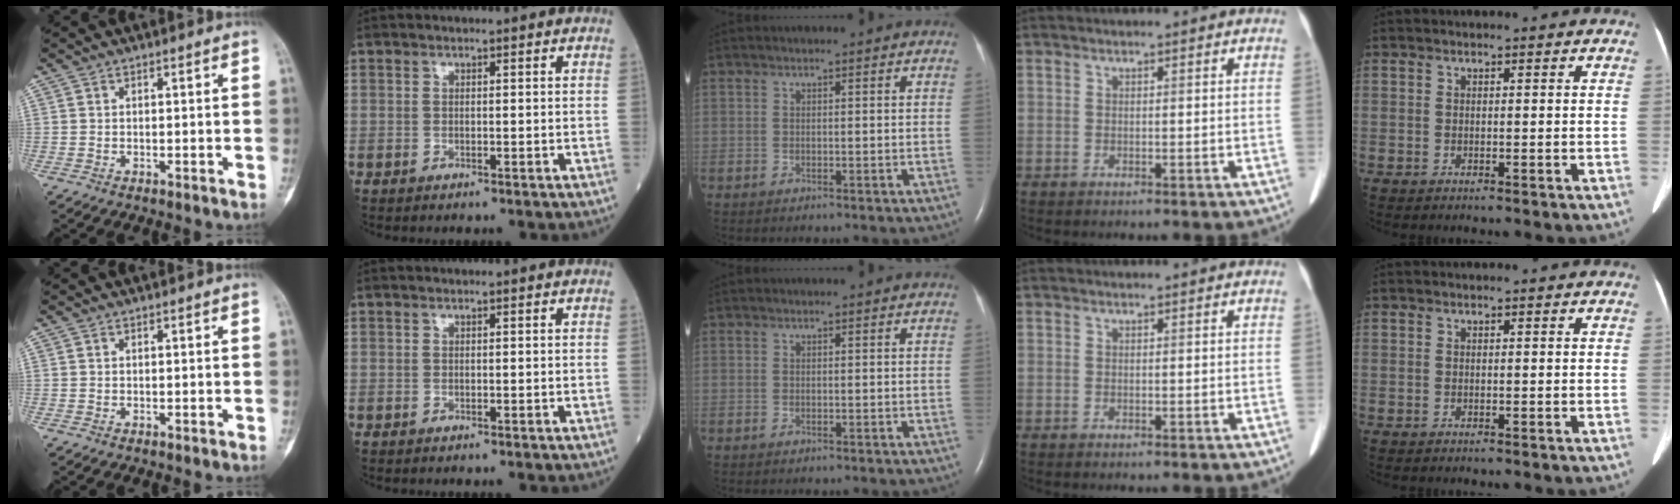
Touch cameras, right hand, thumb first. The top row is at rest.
{}